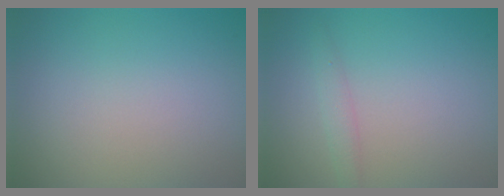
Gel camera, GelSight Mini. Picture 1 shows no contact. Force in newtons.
{"total": 1.2, "press": 1.2, "slide": 0.1}